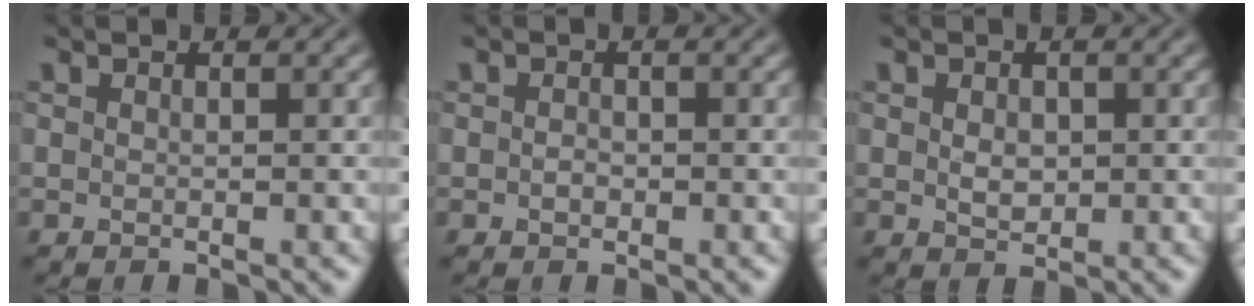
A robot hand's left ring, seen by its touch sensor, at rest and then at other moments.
{"total": 0.7, "force": [-0.1, 0.6, 0.5], "torque": [-0.009, -0.002, -0.004]}
{"total": 1.7, "force": [0.2, 1.2, 1.1], "torque": [-0.021, -0.003, 0.005]}